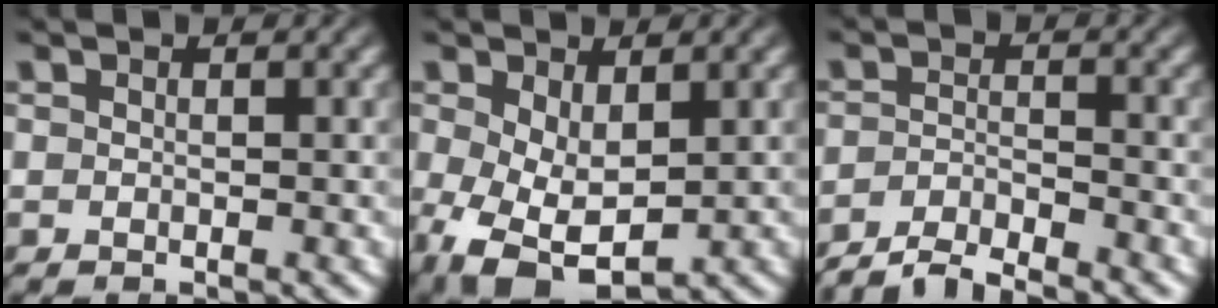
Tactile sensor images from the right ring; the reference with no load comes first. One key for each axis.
{"total": 6.8, "fx": -2.8, "fy": 4.4, "fz": 4.5, "tx": -0.098, "ty": -0.059, "tz": -0.018}
{"total": 5.3, "fx": -4.9, "fy": 1.3, "fz": 1.6, "tx": -0.019, "ty": -0.019, "tz": -0.077}